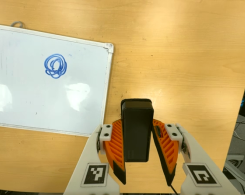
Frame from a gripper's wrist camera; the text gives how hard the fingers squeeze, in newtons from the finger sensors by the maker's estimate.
{"total": 3.7, "left": 3.0, "right": 4.4}